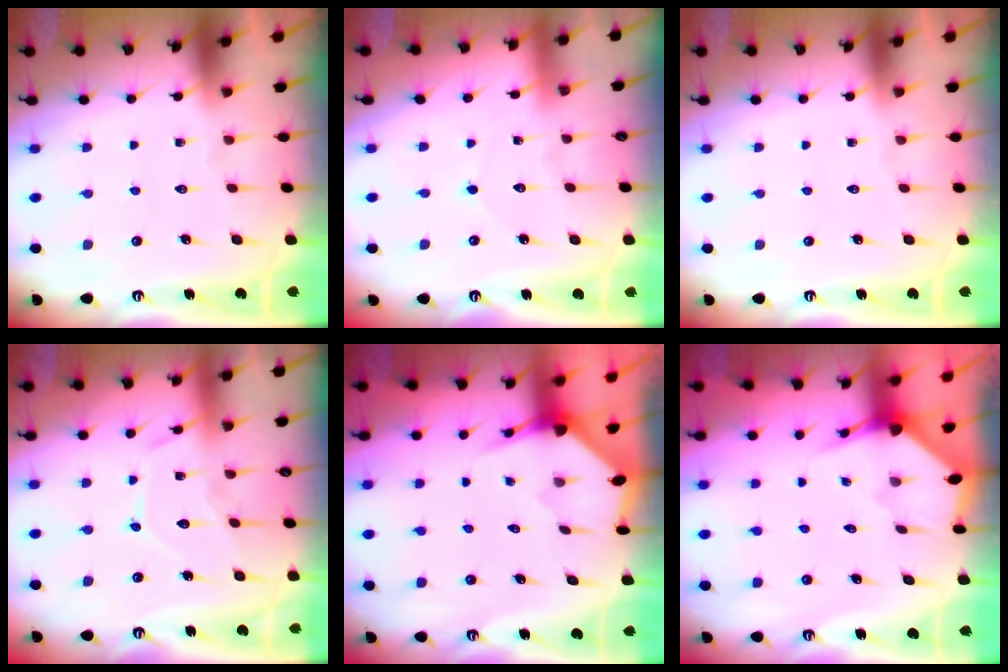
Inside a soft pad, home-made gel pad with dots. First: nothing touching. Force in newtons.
{"total": 2.1, "press": 2.1, "slide": 0.1}
{"total": 0.0}
{"total": 10.9, "press": 10.9, "slide": 0.6}
{"total": 3.1, "press": 3.1, "slide": 0.2}
{"total": 2.9, "press": 2.9, "slide": 0.3}